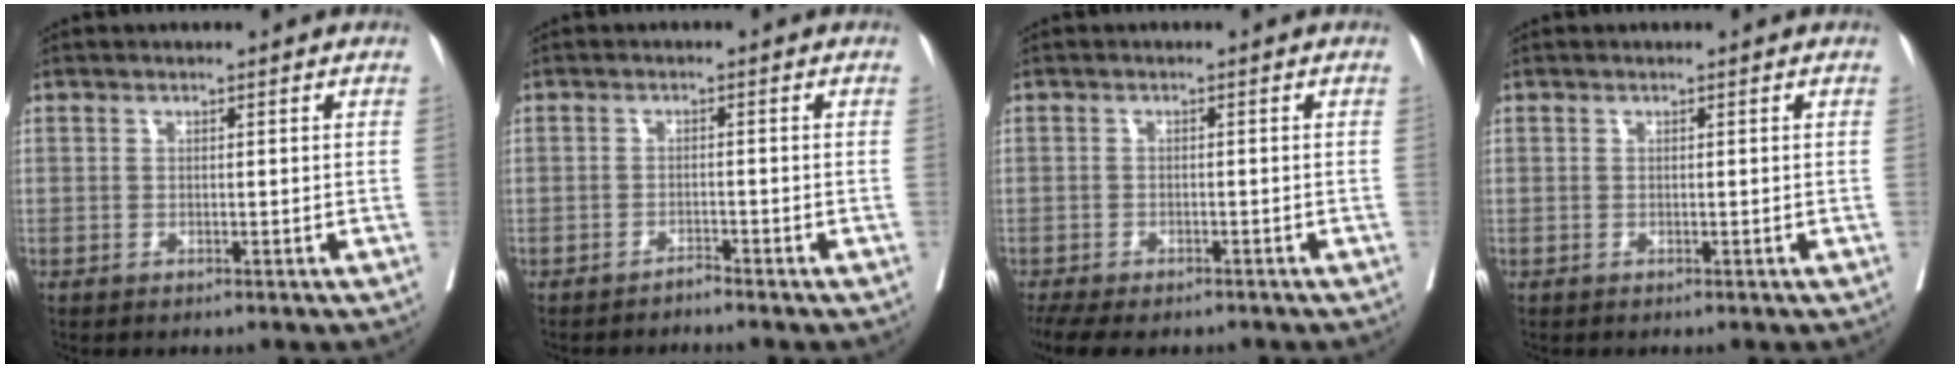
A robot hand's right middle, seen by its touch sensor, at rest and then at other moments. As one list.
[{"total": 1.2, "force": [-1.1, -0.4, 0.0], "torque": [0.005, 0.000, -0.019]}, {"total": 9.5, "force": [-7.4, 3.8, 4.6], "torque": [-0.088, -0.007, -0.106]}, {"total": 0.0}]